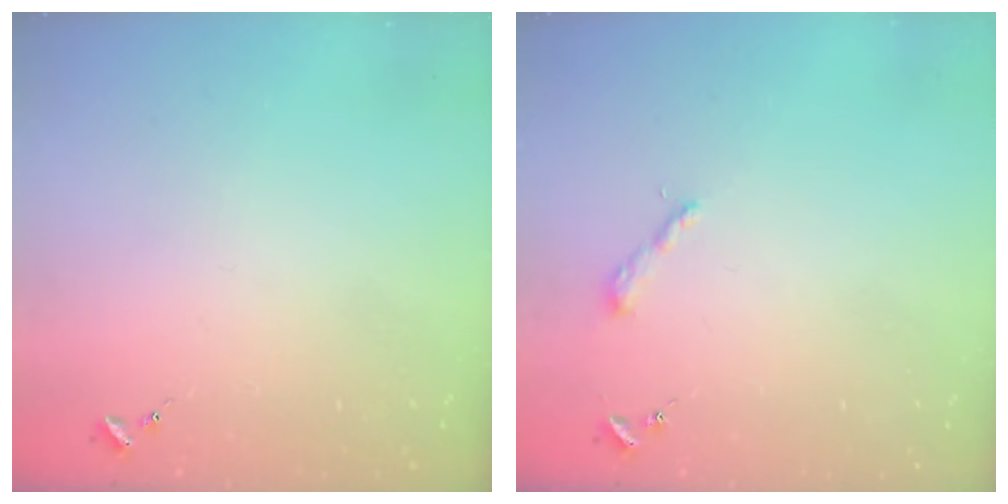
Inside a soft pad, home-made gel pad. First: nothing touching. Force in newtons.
{"total": 3.8, "press": 3.8, "slide": 0.3}